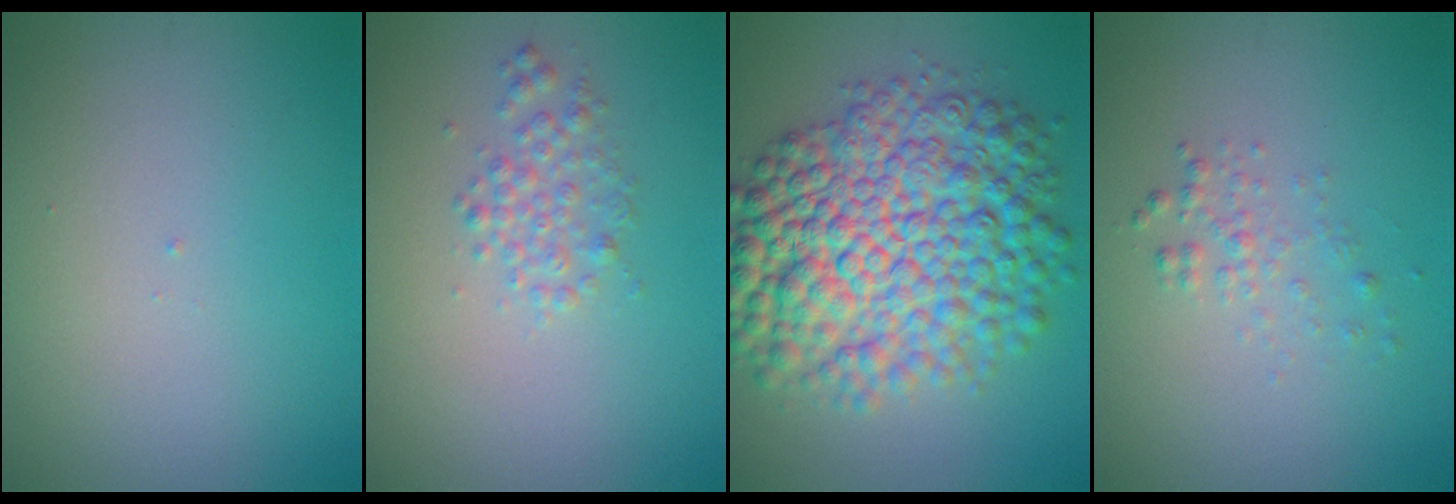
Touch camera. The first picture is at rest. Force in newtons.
{"total": 1.9, "press": 1.9, "slide": 0.0}
{"total": 12.0, "press": 12.0, "slide": 0.1}
{"total": 1.4, "press": 1.4, "slide": 0.0}